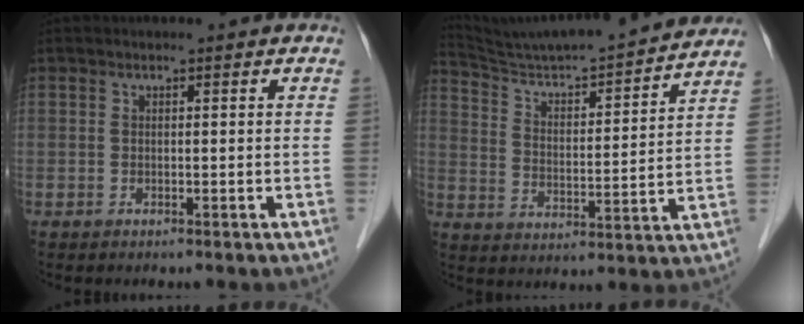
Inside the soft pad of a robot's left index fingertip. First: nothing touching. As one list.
[{"total": 20.1, "force": [18.7, -0.2, 7.1], "torque": [-0.129, -0.014, 0.280]}]